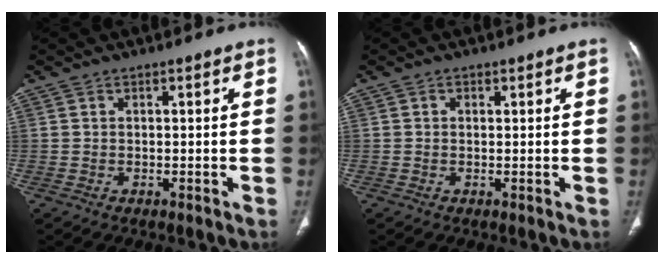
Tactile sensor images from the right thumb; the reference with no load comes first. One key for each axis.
{"total": 0.6, "fx": 0.2, "fy": 0.5, "fz": 0.3, "tx": -0.004, "ty": 0.000, "tz": 0.002}